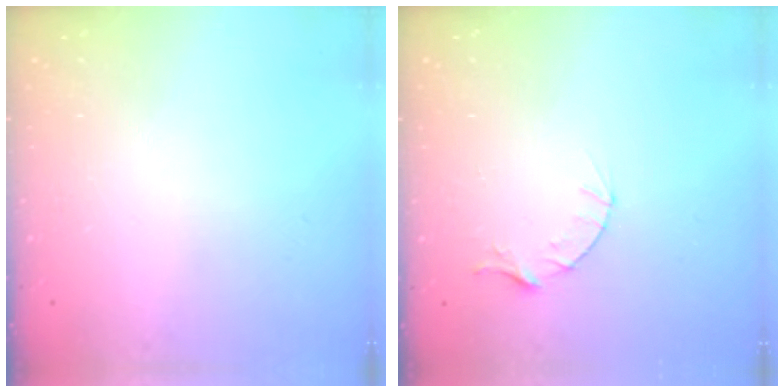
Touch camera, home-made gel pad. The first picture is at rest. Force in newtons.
{"total": 3.5, "press": 3.5, "slide": 0.4}